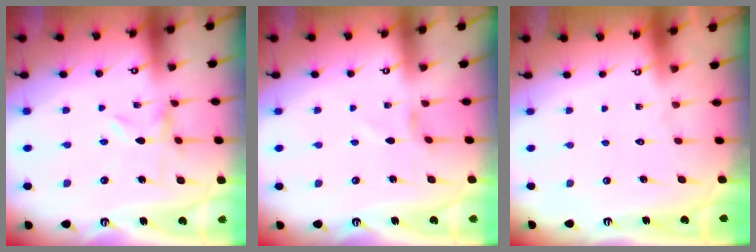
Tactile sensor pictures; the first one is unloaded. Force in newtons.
{"total": 1.7, "press": 1.7, "slide": 0.2}
{"total": 1.7, "press": 1.7, "slide": 0.1}